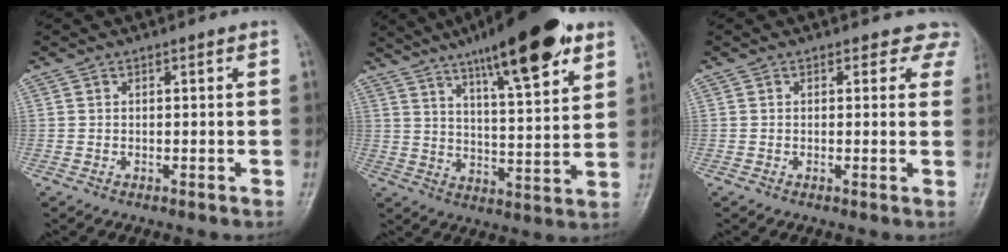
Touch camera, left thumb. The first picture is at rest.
{"total": 19.5, "force": [11.8, 4.6, 14.8], "torque": [-0.206, -0.043, 0.186]}
{"total": 4.2, "force": [3.4, 2.5, 0.4], "torque": [0.038, -0.010, 0.010]}